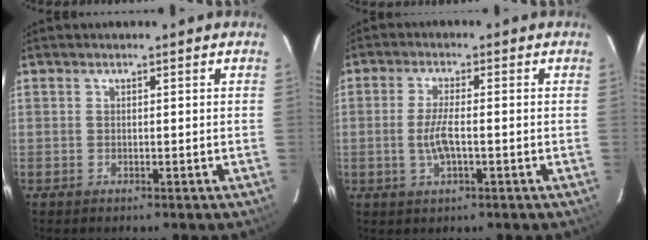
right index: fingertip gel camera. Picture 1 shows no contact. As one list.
[{"total": 5.1, "force": [-1.1, 1.3, 4.8], "torque": [-0.094, -0.004, -0.020]}]